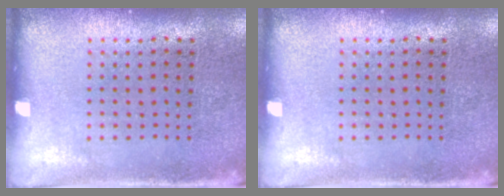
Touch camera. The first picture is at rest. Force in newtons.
{"total": 0.0}